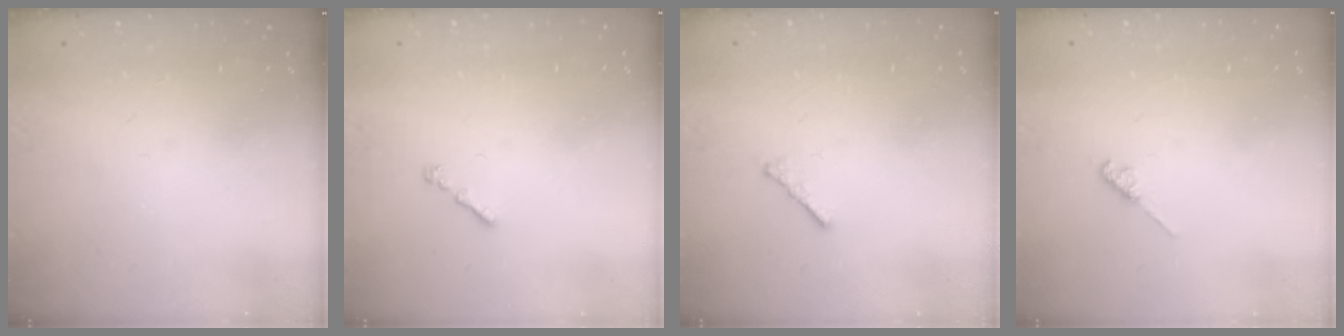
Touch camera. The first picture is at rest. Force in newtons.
{"total": 1.0, "press": 0.9, "slide": 0.5}
{"total": 1.7, "press": 1.6, "slide": 0.5}
{"total": 2.6, "press": 2.5, "slide": 0.4}